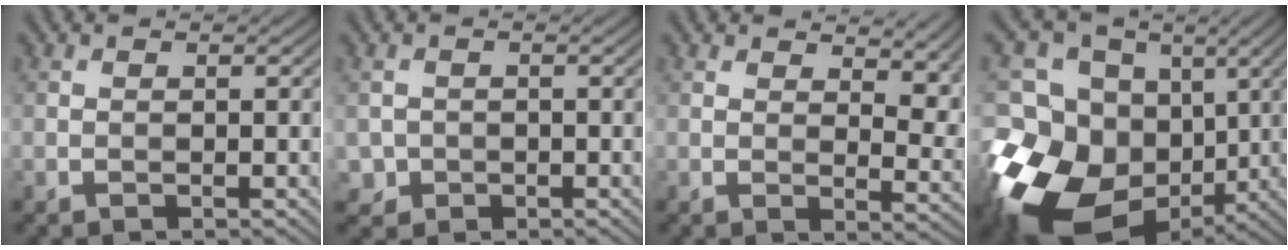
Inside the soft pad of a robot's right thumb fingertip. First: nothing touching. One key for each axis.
{"total": 1.9, "fx": -0.4, "fy": 1.8, "fz": 0.1, "tx": 0.000, "ty": -0.007, "tz": -0.010}
{"total": 8.3, "fx": 4.9, "fy": 3.8, "fz": 5.5, "tx": -0.077, "ty": -0.006, "tz": 0.084}
{"total": 19.8, "fx": -5.6, "fy": 15.4, "fz": 11.1, "tx": -0.270, "ty": -0.032, "tz": -0.082}